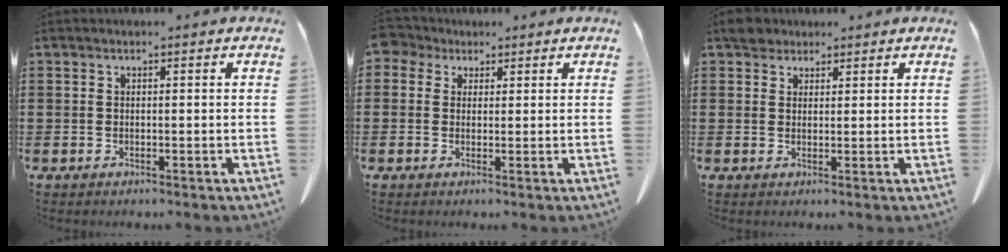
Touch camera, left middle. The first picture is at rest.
{"total": 2.3, "force": [1.5, 1.6, 0.7], "torque": [-0.023, 0.008, 0.028]}
{"total": 2.8, "force": [2.4, 1.4, 0.7], "torque": [-0.014, 0.004, 0.045]}